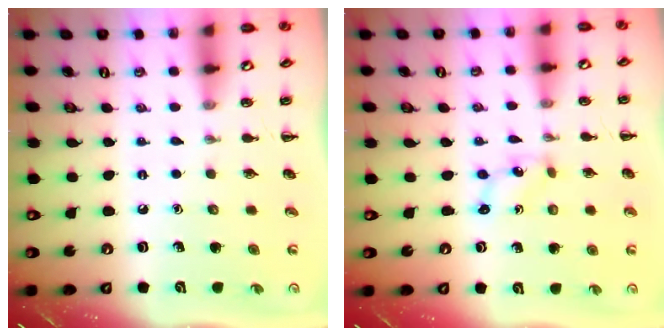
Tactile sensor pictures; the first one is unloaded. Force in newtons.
{"total": 1.0, "press": 0.9, "slide": 0.3}